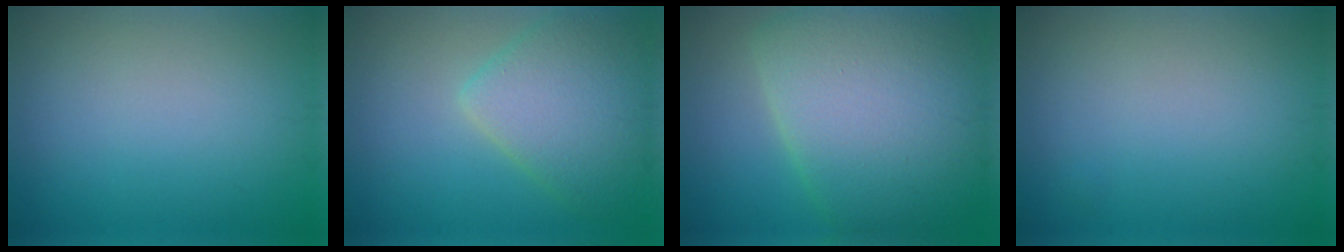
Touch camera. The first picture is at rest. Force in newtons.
{"total": 5.9, "press": 5.9, "slide": 0.3}
{"total": 12.0, "press": 12.0, "slide": 0.2}
{"total": 0.0}